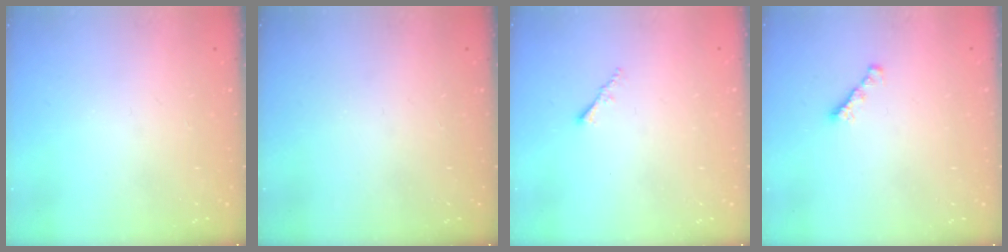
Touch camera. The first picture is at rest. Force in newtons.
{"total": 0.0}
{"total": 1.2, "press": 1.1, "slide": 0.4}
{"total": 1.7, "press": 1.6, "slide": 0.5}